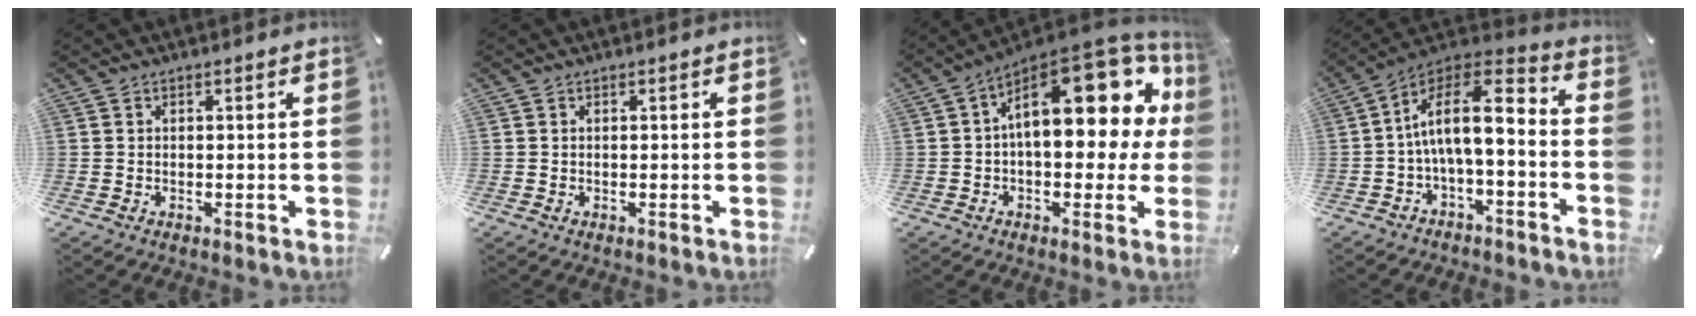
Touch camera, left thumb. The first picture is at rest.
{"total": 0.0}
{"total": 22.1, "force": [6.5, 11.7, 17.6], "torque": [-0.231, -0.041, 0.117]}
{"total": 12.5, "force": [-0.7, 5.4, 11.3], "torque": [-0.197, 0.000, -0.012]}